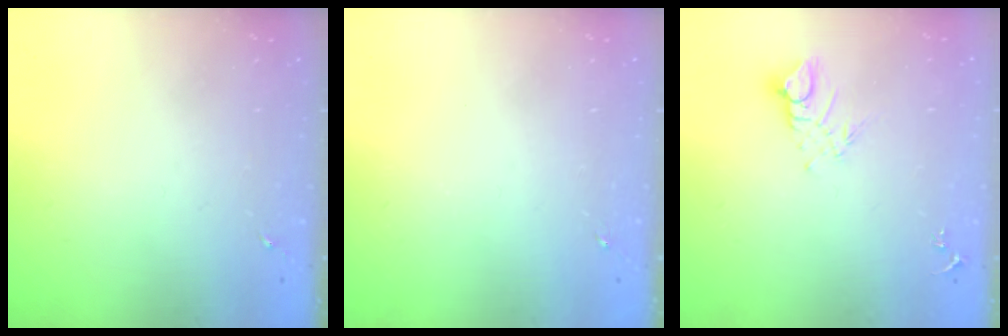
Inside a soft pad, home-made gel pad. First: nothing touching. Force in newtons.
{"total": 0.0}
{"total": 6.2, "press": 6.2, "slide": 0.5}